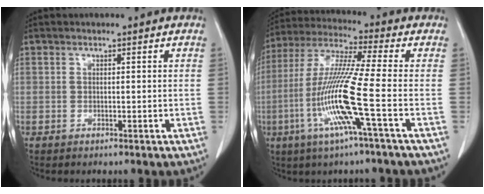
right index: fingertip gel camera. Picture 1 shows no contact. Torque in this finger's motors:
{"motor_torque": [2.14, 0.00, 0.64, 0.18]}